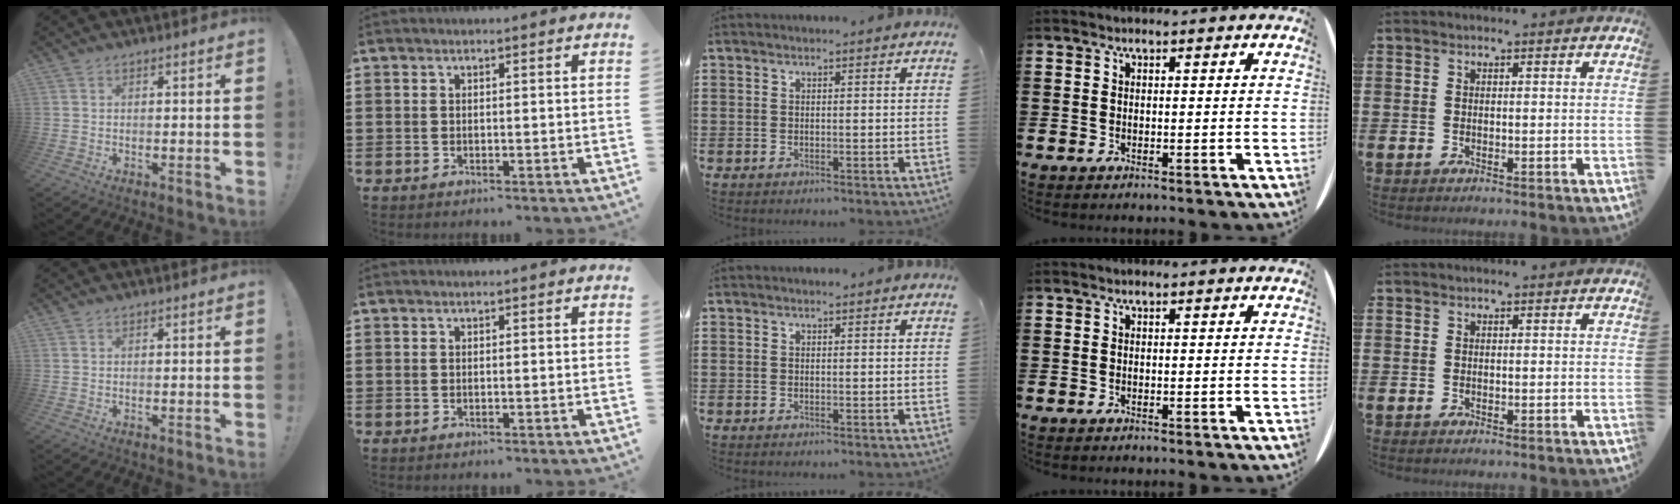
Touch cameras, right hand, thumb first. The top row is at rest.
{}